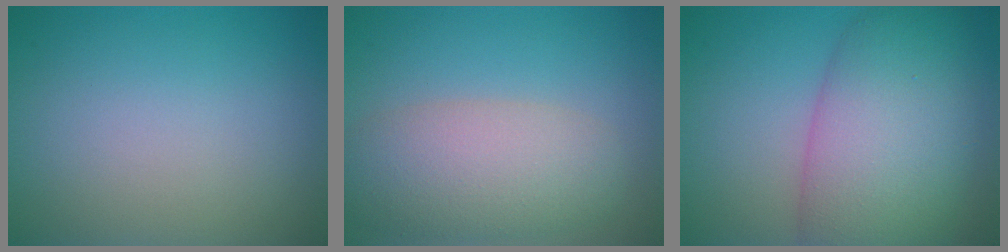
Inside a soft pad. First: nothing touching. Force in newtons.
{"total": 6.0, "press": 6.0, "slide": 0.4}
{"total": 10.7, "press": 10.7, "slide": 0.6}